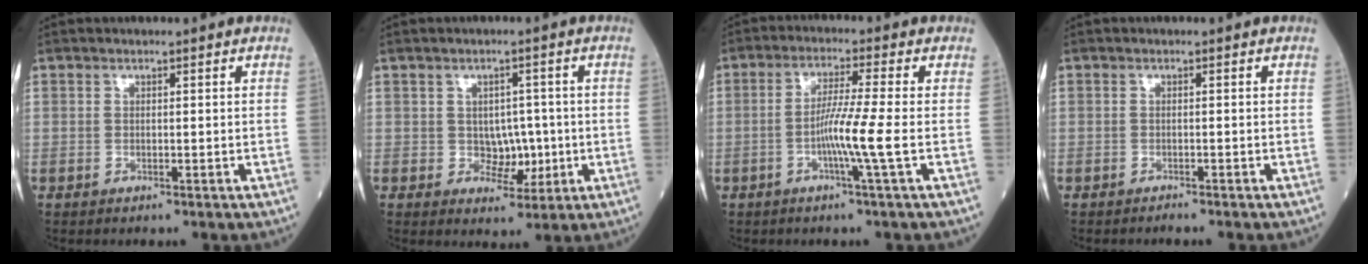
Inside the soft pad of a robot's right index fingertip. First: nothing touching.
{"total": 4.2, "force": [-0.3, 3.1, 2.8], "torque": [-0.031, 0.006, 0.005]}
{"total": 6.3, "force": [-1.6, -1.5, 5.9], "torque": [-0.111, -0.008, -0.036]}
{"total": 0.9, "force": [-0.9, -0.1, 0.2], "torque": [-0.008, 0.000, -0.014]}